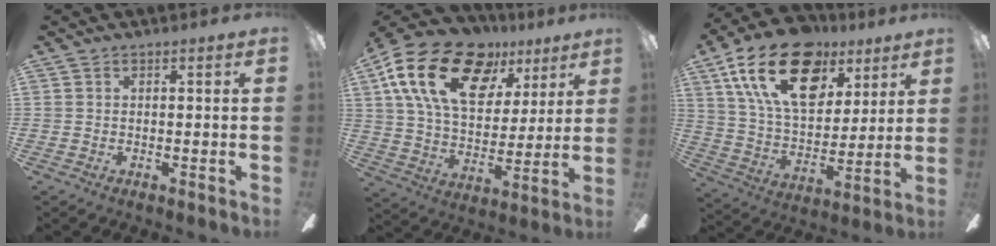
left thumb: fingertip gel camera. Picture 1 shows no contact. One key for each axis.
{"total": 23.4, "fx": 12.1, "fy": 13.5, "fz": 14.9, "tx": -0.261, "ty": -0.049, "tz": 0.216}
{"total": 24.2, "fx": 12.1, "fy": 14.3, "fz": 15.3, "tx": -0.273, "ty": -0.046, "tz": 0.211}